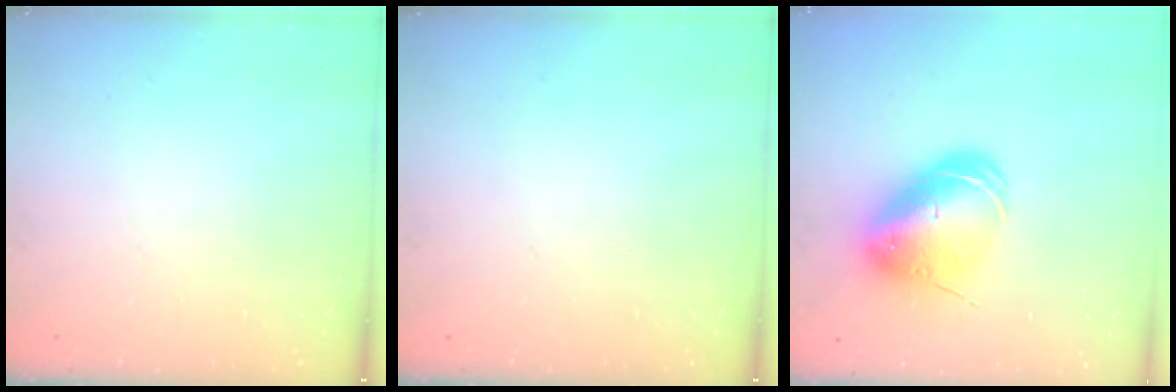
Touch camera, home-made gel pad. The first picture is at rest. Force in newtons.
{"total": 0.0}
{"total": 16.2, "press": 15.9, "slide": 3.2}